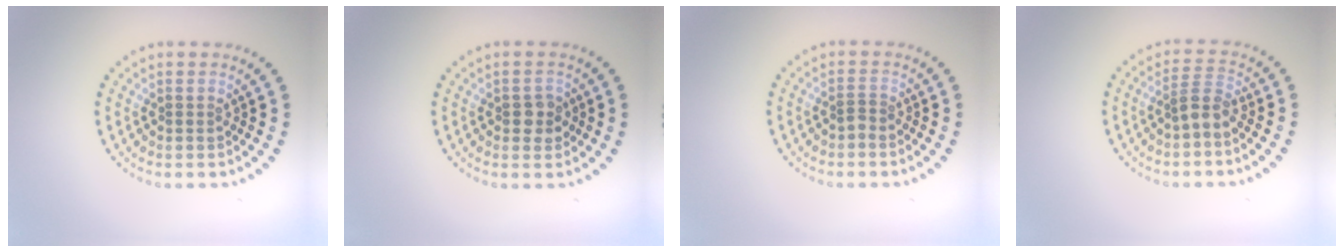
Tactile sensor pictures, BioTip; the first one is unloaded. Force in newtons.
{"total": 1.8, "press": 1.8, "slide": 0.2}
{"total": 0.8, "press": 0.4, "slide": 0.7}
{"total": 2.2, "press": 1.7, "slide": 1.5}